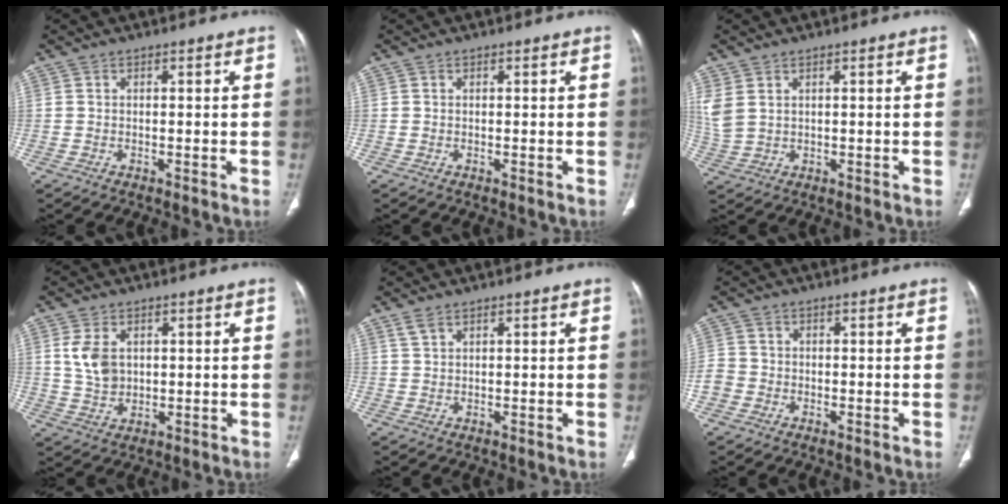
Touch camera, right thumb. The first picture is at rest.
{"total": 0.0}
{"total": 4.3, "force": [2.0, 2.7, 2.7], "torque": [-0.071, 0.001, 0.052]}
{"total": 6.1, "force": [1.4, 4.3, 4.1], "torque": [-0.069, -0.004, 0.036]}
{"total": 1.7, "force": [1.2, 0.7, 0.9], "torque": [-0.021, 0.005, 0.030]}
{"total": 3.3, "force": [-1.3, 2.9, 0.9], "torque": [-0.010, 0.012, -0.031]}